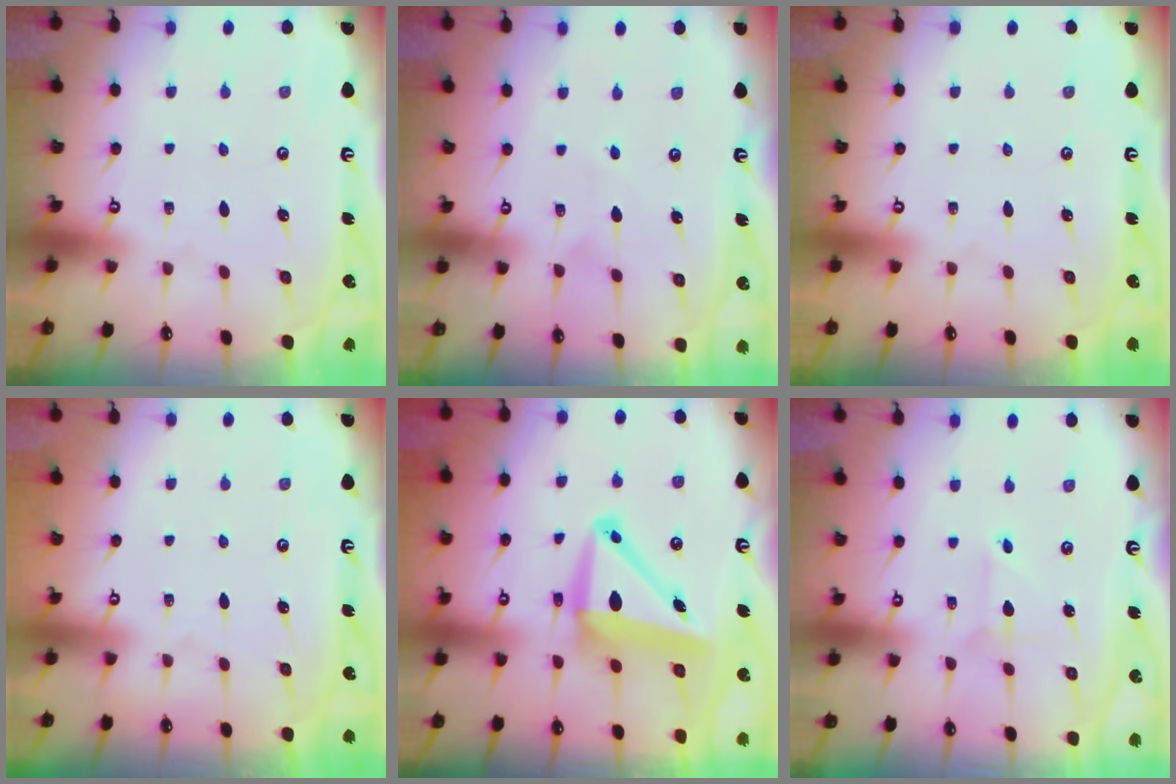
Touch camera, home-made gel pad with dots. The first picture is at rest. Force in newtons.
{"total": 3.4, "press": 3.3, "slide": 0.9}
{"total": 0.0}
{"total": 0.0}
{"total": 11.8, "press": 11.0, "slide": 4.2}
{"total": 2.0, "press": 2.0, "slide": 0.3}